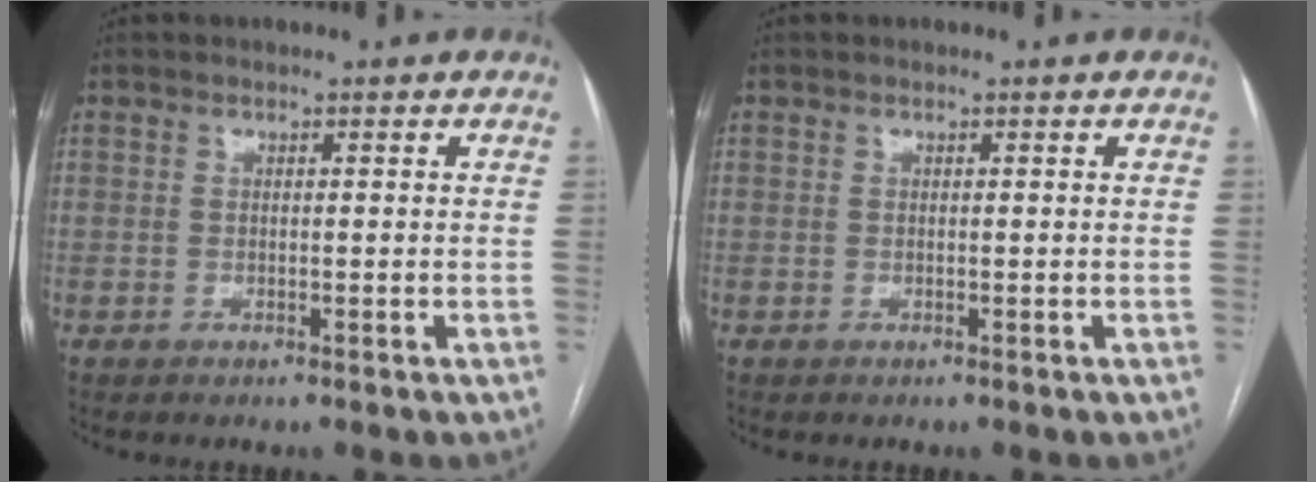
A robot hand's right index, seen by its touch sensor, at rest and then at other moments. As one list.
[{"total": 0.0}]